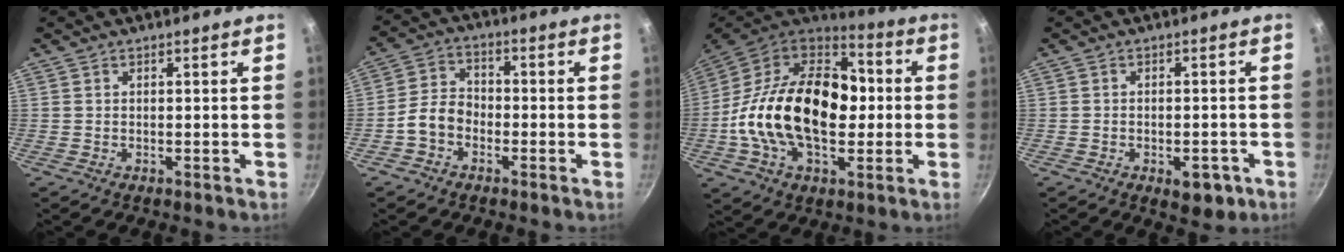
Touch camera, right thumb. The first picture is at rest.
{"total": 6.1, "force": [-2.5, 4.4, 3.3], "torque": [-0.044, 0.032, -0.058]}
{"total": 27.7, "force": [-1.2, 17.4, 21.5], "torque": [-0.350, 0.040, -0.031]}
{"total": 5.8, "force": [-2.5, 3.1, 4.1], "torque": [-0.030, 0.015, -0.025]}